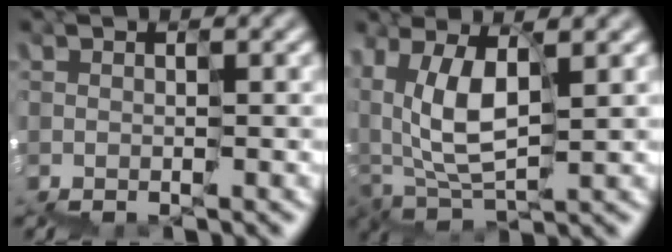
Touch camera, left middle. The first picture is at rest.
{"total": 3.9, "force": [2.1, 2.1, 2.5], "torque": [-0.067, 0.019, 0.037]}